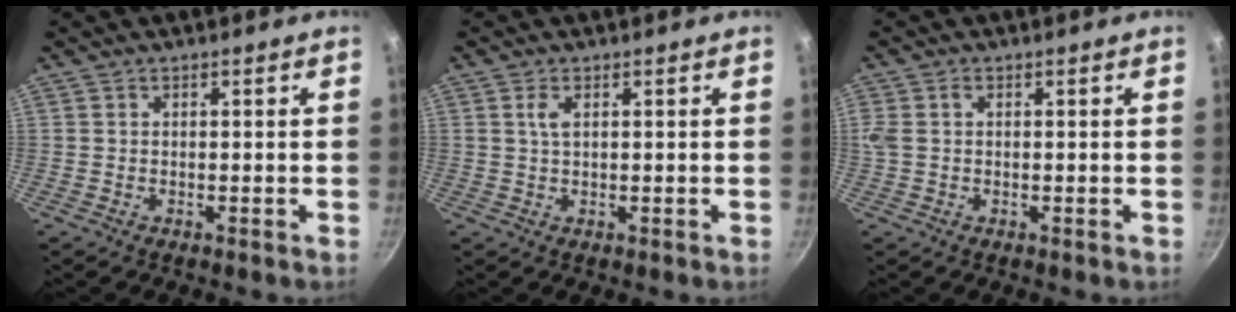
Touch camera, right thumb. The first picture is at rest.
{"total": 2.0, "force": [0.7, 0.9, 1.7], "torque": [-0.033, -0.002, 0.015]}
{"total": 2.5, "force": [0.5, 1.7, 1.8], "torque": [-0.039, 0.005, 0.009]}